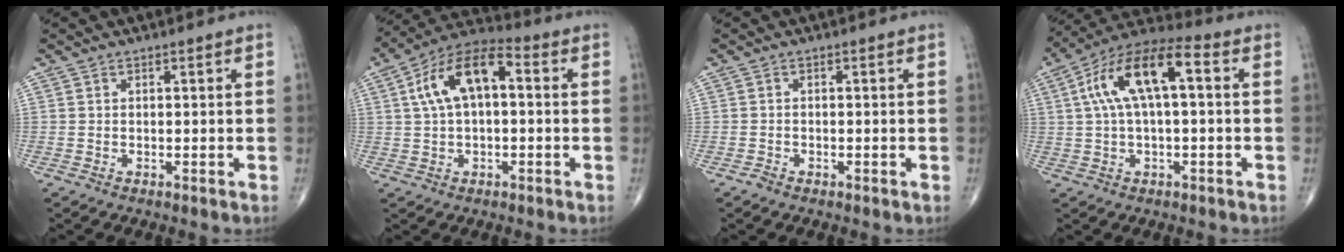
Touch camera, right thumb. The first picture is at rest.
{"total": 12.6, "force": [2.1, 6.3, 10.7], "torque": [-0.195, 0.038, 0.027]}
{"total": 0.8, "force": [-0.6, 0.4, 0.3], "torque": [-0.008, 0.000, -0.015]}
{"total": 14.4, "force": [2.6, 5.8, 12.9], "torque": [-0.248, 0.045, 0.038]}